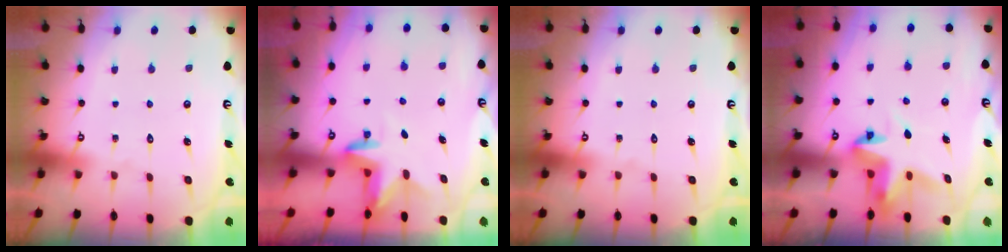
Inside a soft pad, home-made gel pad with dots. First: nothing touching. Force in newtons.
{"total": 3.4, "press": 3.4, "slide": 0.3}
{"total": 0.0}
{"total": 5.5, "press": 5.5, "slide": 0.3}